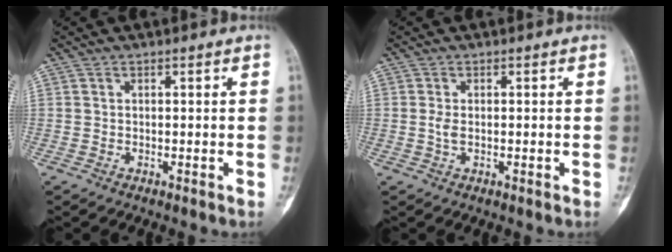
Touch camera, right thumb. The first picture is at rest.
{"total": 1.8, "force": [-0.1, 0.8, 1.6], "torque": [-0.037, -0.001, -0.003]}